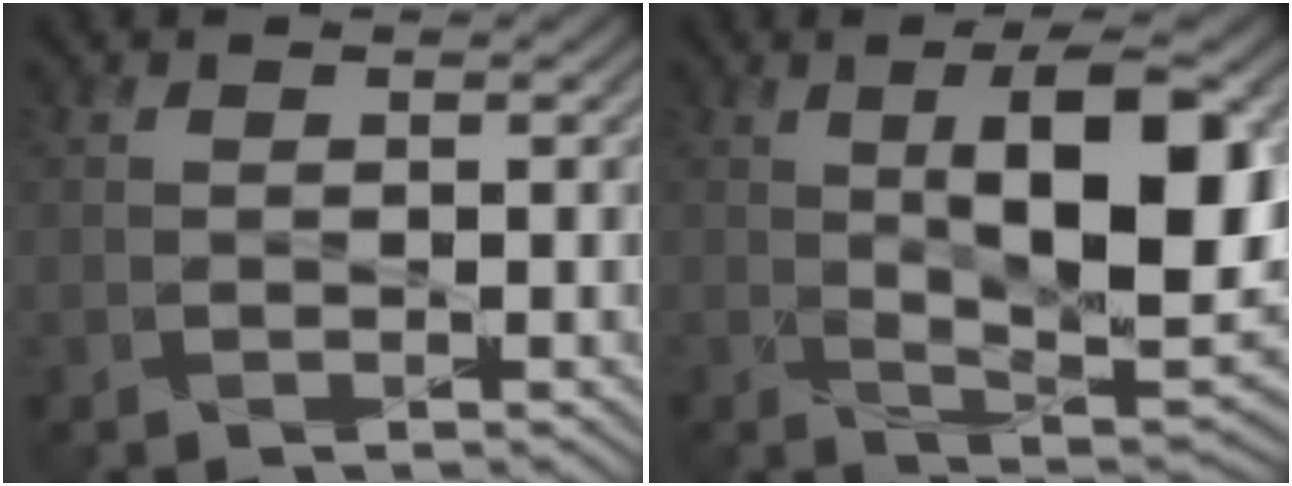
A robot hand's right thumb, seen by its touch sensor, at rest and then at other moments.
{"total": 12.4, "force": [2.4, 4.6, 11.3], "torque": [-0.170, -0.005, 0.039]}